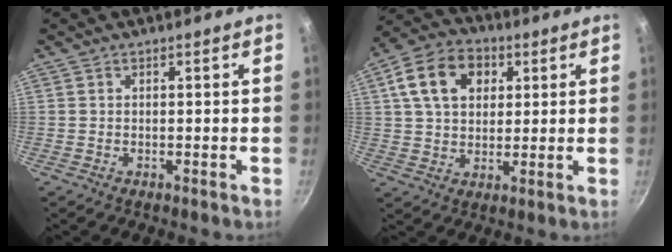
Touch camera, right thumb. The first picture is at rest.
{"total": 13.5, "force": [4.4, 9.7, 8.3], "torque": [-0.131, 0.008, 0.061]}